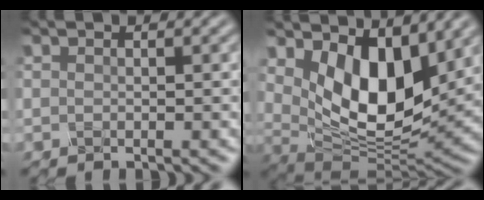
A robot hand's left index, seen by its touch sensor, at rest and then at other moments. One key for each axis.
{"total": 8.0, "fx": 3.0, "fy": 4.3, "fz": 6.1, "tx": -0.111, "ty": -0.024, "tz": 0.057}